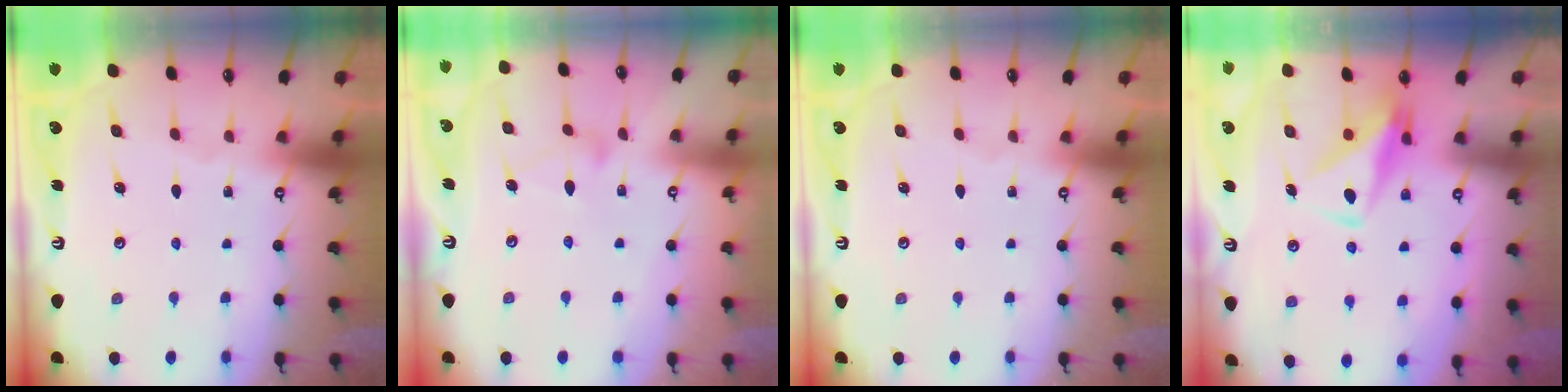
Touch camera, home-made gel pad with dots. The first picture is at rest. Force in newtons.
{"total": 6.9, "press": 6.9, "slide": 0.4}
{"total": 0.0}
{"total": 9.9, "press": 9.9, "slide": 0.6}